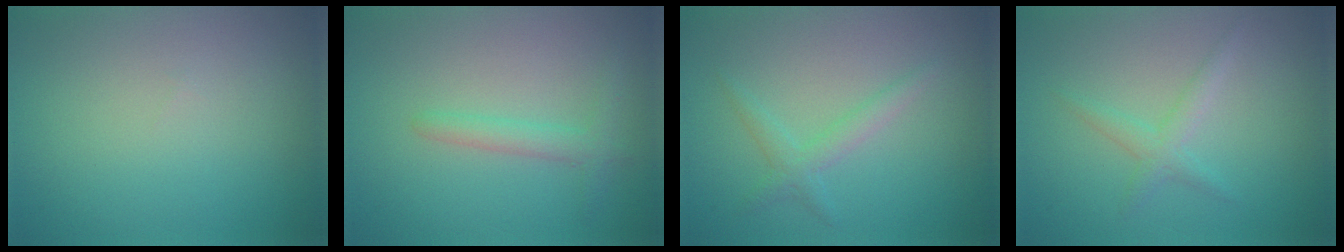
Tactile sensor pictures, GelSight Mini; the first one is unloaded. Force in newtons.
{"total": 2.0, "press": 1.9, "slide": 0.2}
{"total": 1.7, "press": 1.7, "slide": 0.1}
{"total": 1.7, "press": 1.7, "slide": 0.1}